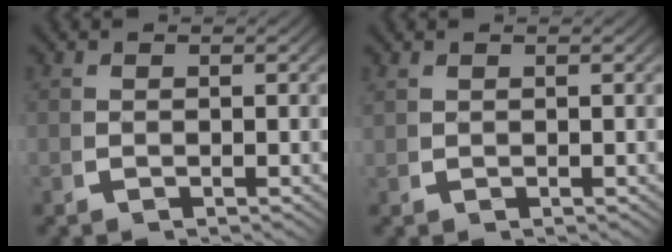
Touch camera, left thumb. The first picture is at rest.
{"total": 0.5, "force": [0.5, -0.2, -0.1], "torque": [0.000, -0.001, 0.014]}